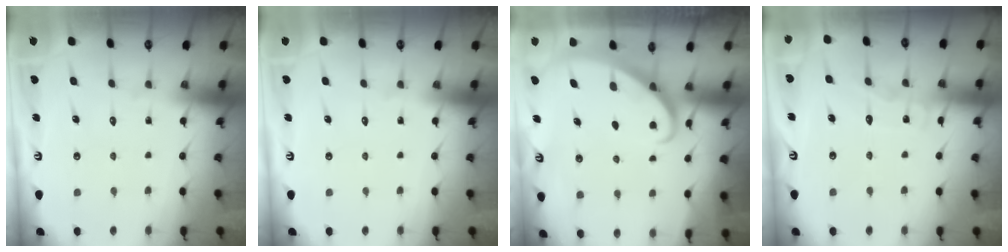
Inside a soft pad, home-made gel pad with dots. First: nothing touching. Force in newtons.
{"total": 0.0}
{"total": 2.8, "press": 2.8, "slide": 0.2}
{"total": 5.0, "press": 5.0, "slide": 0.6}